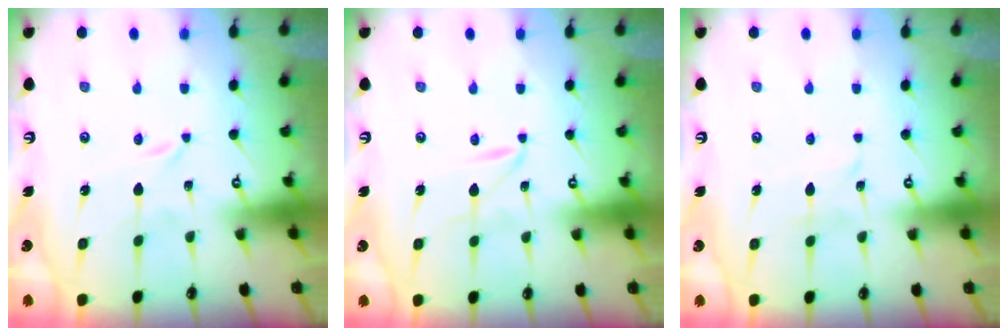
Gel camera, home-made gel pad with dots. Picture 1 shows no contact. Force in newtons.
{"total": 1.6, "press": 1.6, "slide": 0.3}
{"total": 2.9, "press": 2.9, "slide": 0.3}